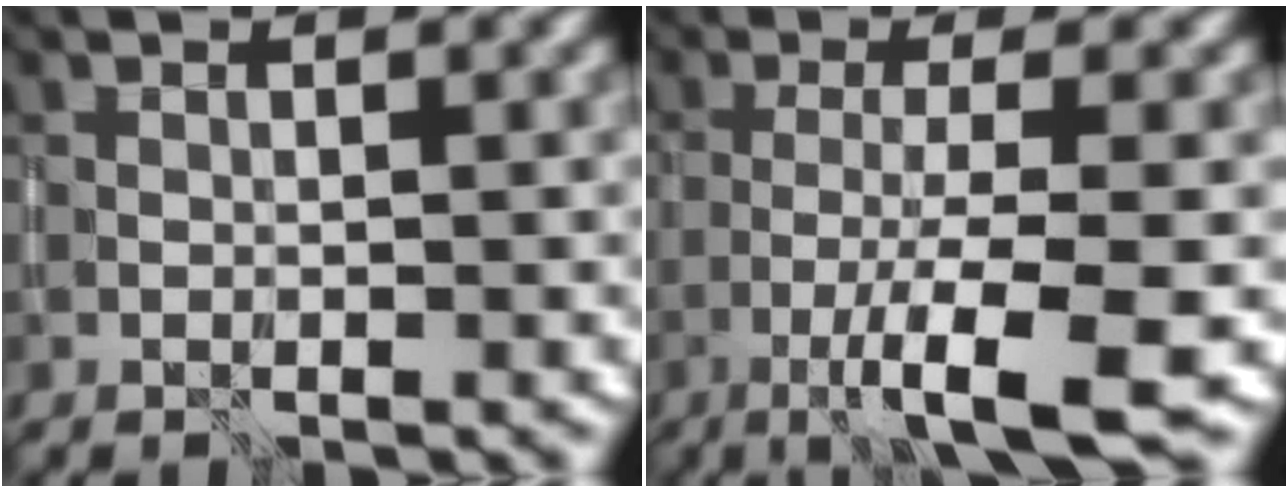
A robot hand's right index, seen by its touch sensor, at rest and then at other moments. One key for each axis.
{"total": 7.5, "fx": -3.3, "fy": 1.1, "fz": 6.6, "tx": -0.092, "ty": 0.002, "tz": -0.068}